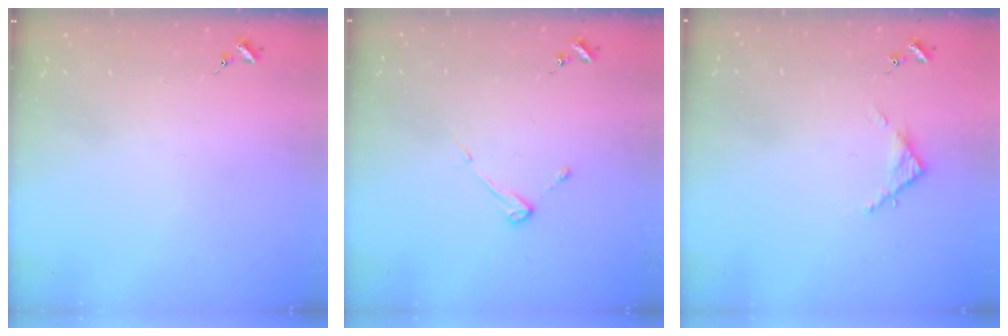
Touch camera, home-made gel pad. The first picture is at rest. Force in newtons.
{"total": 3.8, "press": 3.8, "slide": 0.4}
{"total": 3.3, "press": 3.2, "slide": 0.3}